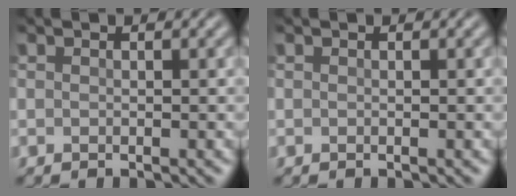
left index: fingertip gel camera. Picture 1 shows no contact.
{"total": 0.0}